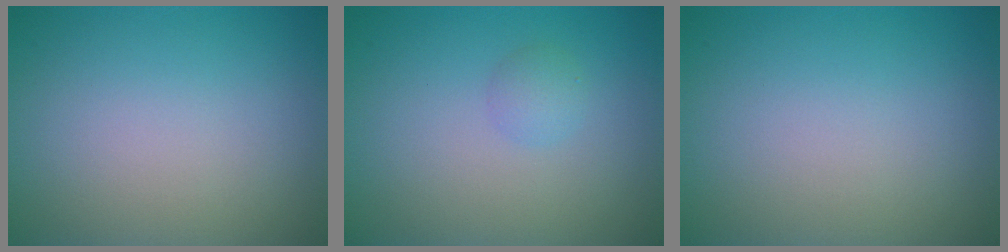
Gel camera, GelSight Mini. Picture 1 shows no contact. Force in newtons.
{"total": 1.2, "press": 1.2, "slide": 0.1}
{"total": 0.0}